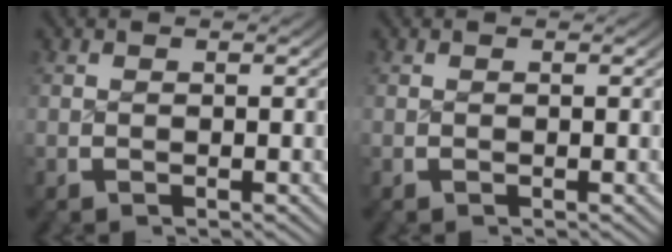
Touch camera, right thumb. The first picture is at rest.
{"total": 0.0}